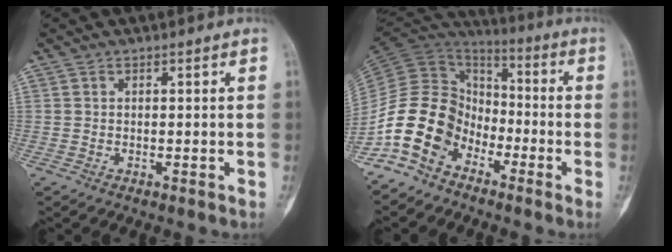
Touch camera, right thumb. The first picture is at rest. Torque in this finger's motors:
{"motor_torque": [1.35, 0.76, 1.36, -1.41, 0.16]}